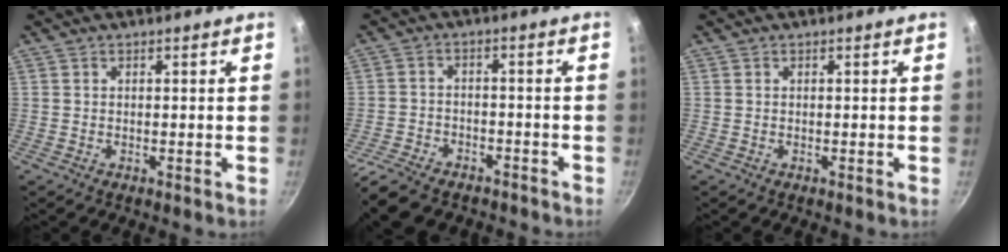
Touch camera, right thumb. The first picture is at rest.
{"total": 11.0, "force": [-8.6, 4.9, 4.8], "torque": [-0.095, 0.038, -0.146]}
{"total": 0.0}